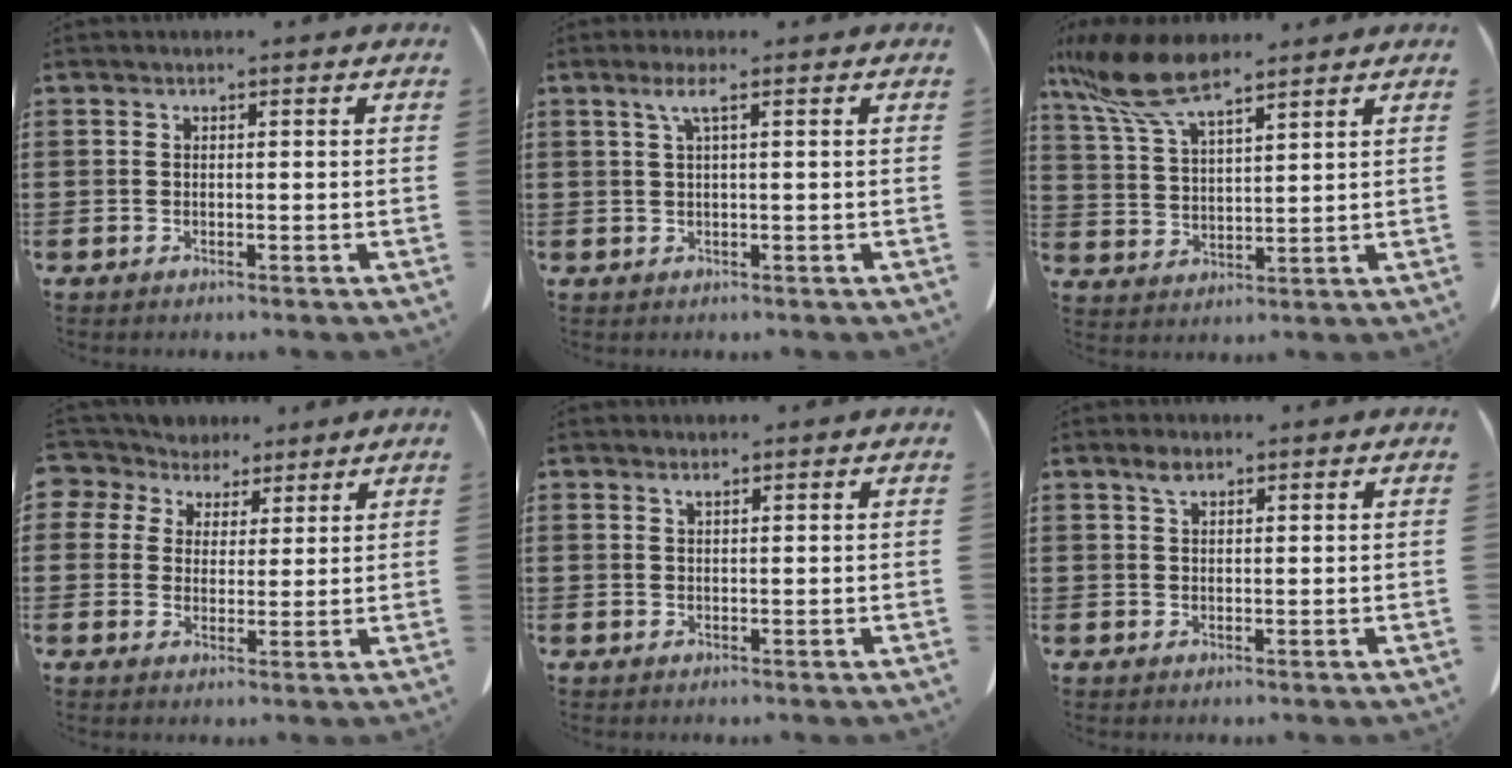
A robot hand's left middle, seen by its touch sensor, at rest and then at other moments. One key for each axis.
{"total": 2.3, "fx": 0.9, "fy": 0.0, "fz": 2.1, "tx": -0.045, "ty": 0.000, "tz": 0.015}
{"total": 10.1, "fx": 7.3, "fy": 2.6, "fz": 6.5, "tx": -0.159, "ty": -0.020, "tz": 0.133}
{"total": 5.0, "fx": 3.9, "fy": 3.2, "fz": 0.3, "tx": -0.035, "ty": -0.012, "tz": 0.070}
{"total": 0.9, "fx": 0.7, "fy": 0.1, "fz": 0.5, "tx": -0.013, "ty": -0.002, "tz": 0.014}
{"total": 1.8, "fx": 1.2, "fy": 0.7, "fz": 1.2, "tx": -0.028, "ty": 0.002, "tz": 0.022}